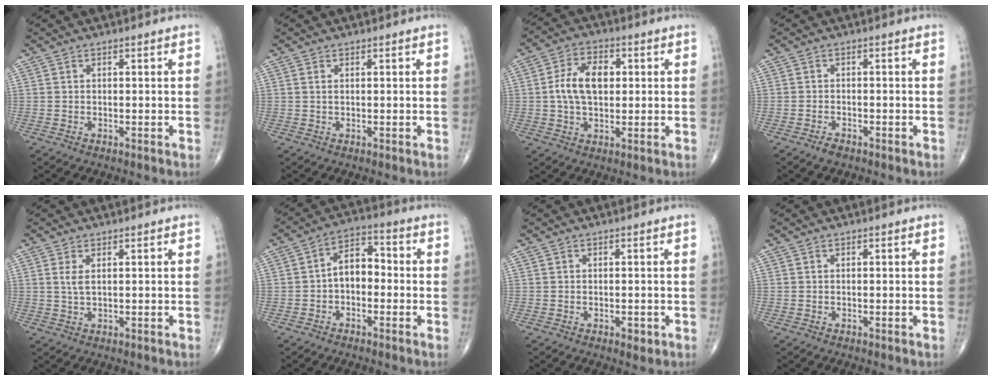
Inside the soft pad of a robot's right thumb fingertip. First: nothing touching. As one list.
[{"total": 0.6, "force": [0.3, 0.3, 0.5], "torque": [-0.009, 0.005, 0.006]}, {"total": 9.2, "force": [0.9, 5.8, 7.2], "torque": [-0.121, 0.012, 0.015]}, {"total": 1.8, "force": [-1.3, 0.9, 0.8], "torque": [-0.018, 0.004, -0.022]}, {"total": 2.2, "force": [0.8, 0.8, 2.0], "torque": [-0.041, -0.002, 0.021]}, {"total": 7.0, "force": [-1.0, 4.6, 5.3], "torque": [-0.065, 0.031, -0.031]}, {"total": 1.5, "force": [-0.6, 0.9, 1.1], "torque": [-0.010, -0.001, -0.005]}, {"total": 0.0}]